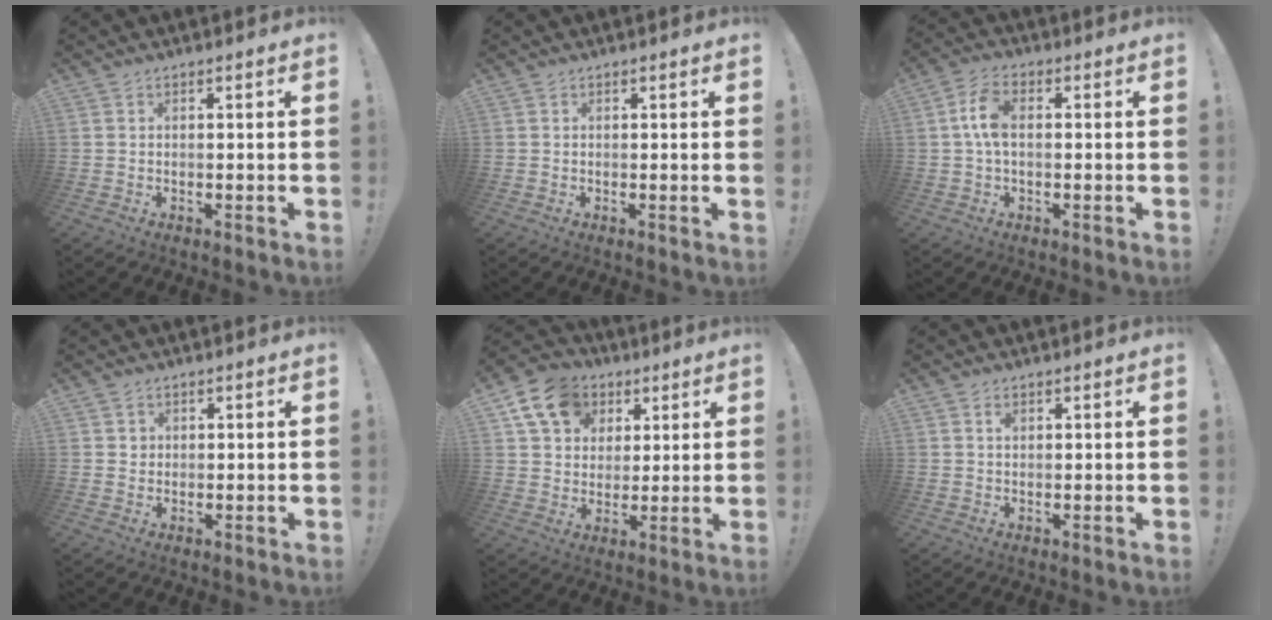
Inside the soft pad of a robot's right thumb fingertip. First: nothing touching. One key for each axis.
{"total": 0.7, "fx": 0.3, "fy": -0.2, "fz": 0.5, "tx": 0.004, "ty": -0.007, "tz": 0.002}
{"total": 7.4, "fx": 0.6, "fy": 4.1, "fz": 6.1, "tx": -0.120, "ty": 0.008, "tz": 0.013}
{"total": 1.7, "fx": 0.5, "fy": 1.6, "fz": 0.1, "tx": 0.009, "ty": -0.003, "tz": 0.006}
{"total": 14.0, "fx": 6.0, "fy": 11.1, "fz": 6.1, "tx": -0.087, "ty": -0.025, "tz": 0.118}
{"total": 0.9, "fx": 0.4, "fy": 0.7, "fz": 0.4, "tx": -0.007, "ty": 0.001, "tz": 0.007}